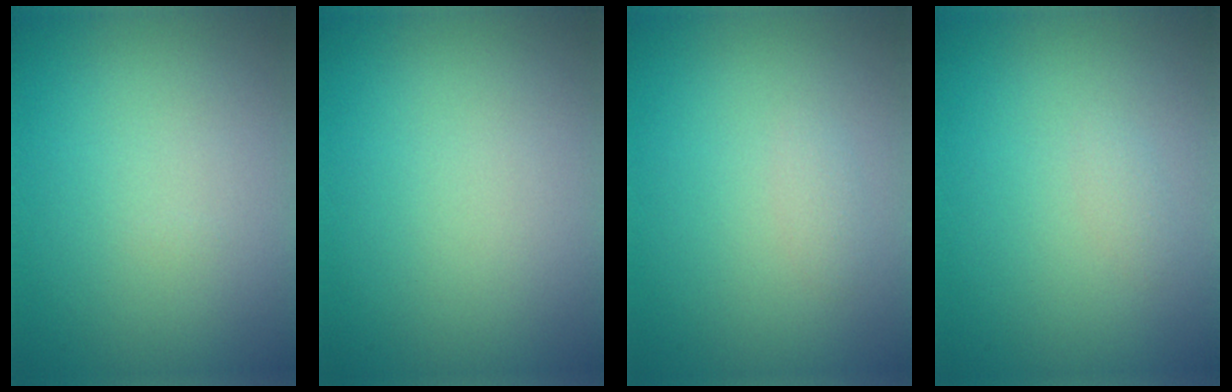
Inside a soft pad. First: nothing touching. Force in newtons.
{"total": 0.0}
{"total": 0.7, "press": 0.7, "slide": 0.1}
{"total": 0.6, "press": 0.6, "slide": 0.0}